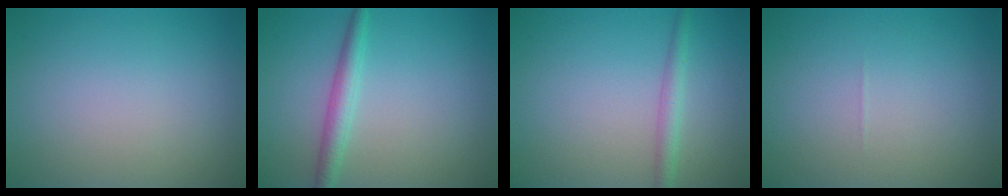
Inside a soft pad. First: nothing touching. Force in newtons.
{"total": 2.4, "press": 2.4, "slide": 0.1}
{"total": 1.9, "press": 1.8, "slide": 0.1}
{"total": 0.0}